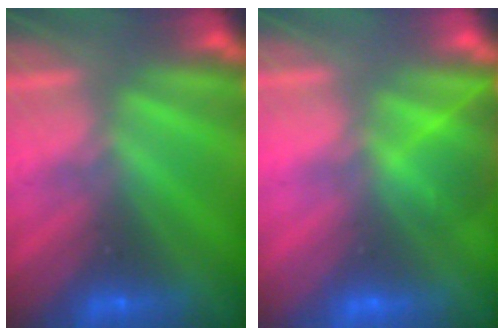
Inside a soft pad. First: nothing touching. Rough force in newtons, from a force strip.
{"total": 2.8}